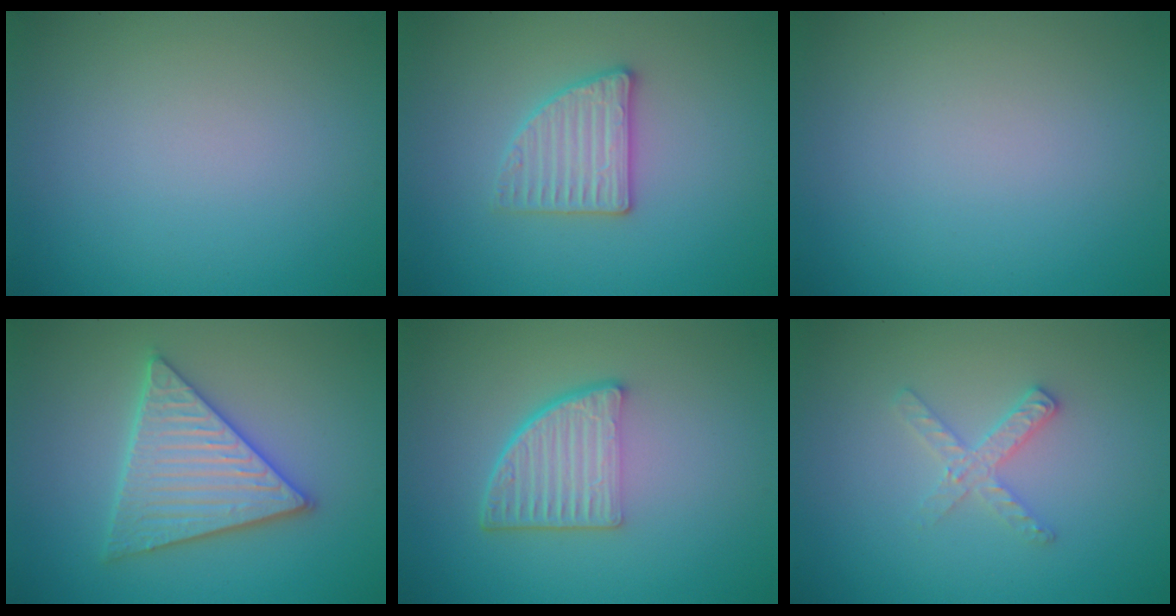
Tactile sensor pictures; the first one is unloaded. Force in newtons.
{"total": 2.8, "press": 2.7, "slide": 0.5}
{"total": 0.0}
{"total": 5.6, "press": 5.5, "slide": 0.7}
{"total": 4.9, "press": 3.4, "slide": 3.6}
{"total": 2.0, "press": 2.0, "slide": 0.2}